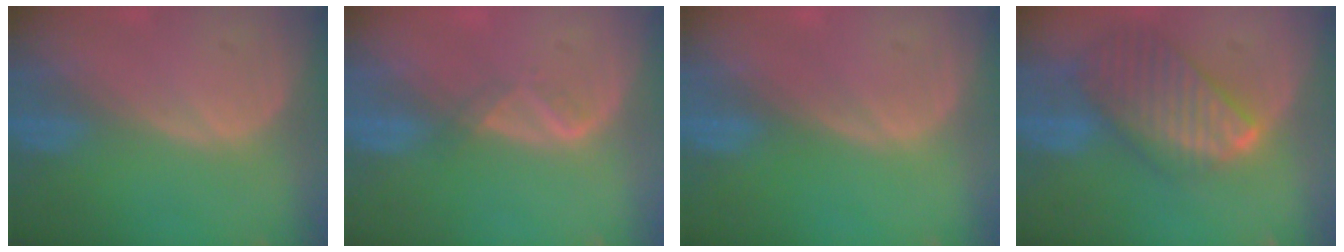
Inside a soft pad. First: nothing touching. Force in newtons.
{"total": 1.6, "press": 1.5, "slide": 0.7}
{"total": 0.0}
{"total": 9.7, "press": 8.4, "slide": 4.9}